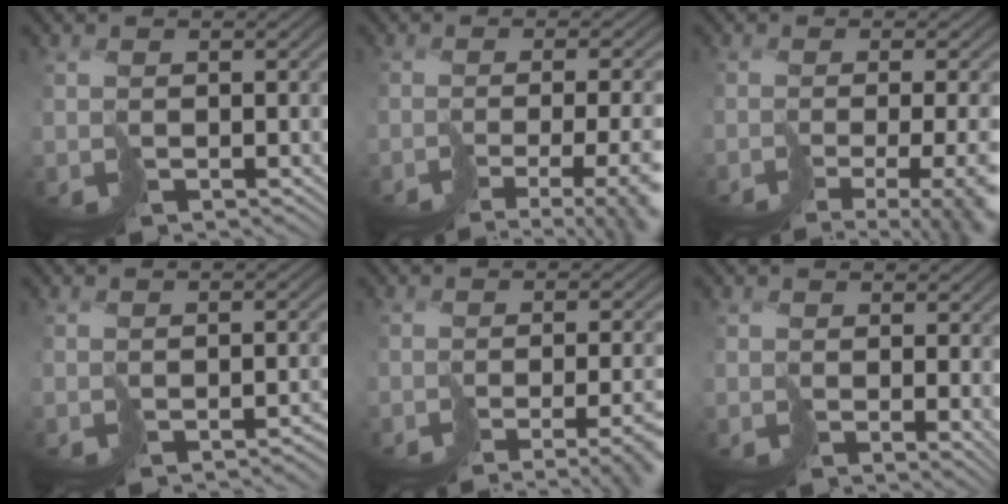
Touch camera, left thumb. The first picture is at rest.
{"total": 8.7, "force": [-4.9, 2.7, 6.7], "torque": [-0.096, -0.032, -0.031]}
{"total": 9.9, "force": [-5.1, 3.8, 7.6], "torque": [-0.087, -0.028, -0.017]}
{"total": 2.7, "force": [-2.3, 0.9, 1.2], "torque": [-0.004, -0.005, -0.030]}
{"total": 7.7, "force": [-5.5, 1.5, 5.2], "torque": [-0.057, -0.010, -0.050]}
{"total": 2.9, "force": [0.7, 1.3, 2.5], "torque": [-0.040, -0.009, 0.017]}